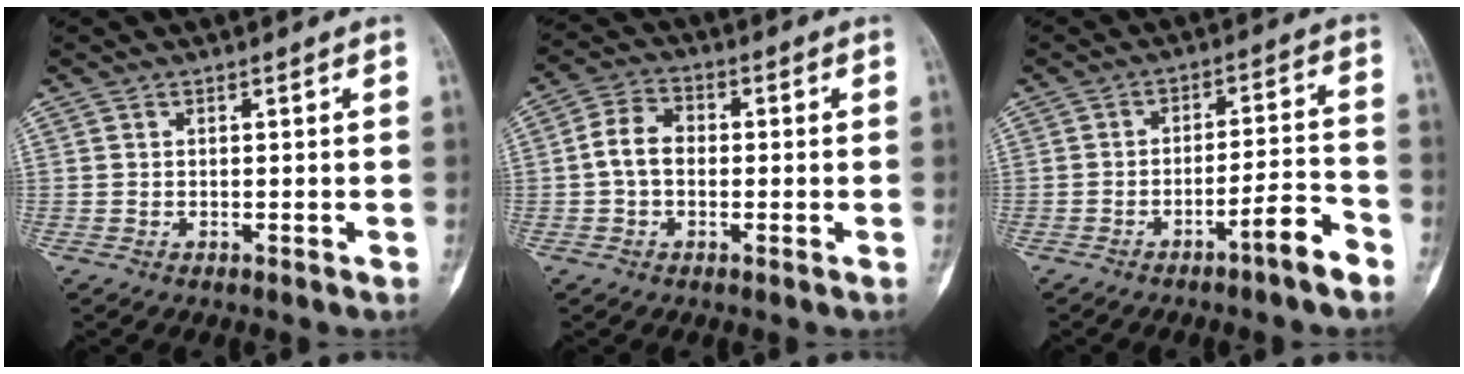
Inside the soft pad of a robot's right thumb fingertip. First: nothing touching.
{"total": 6.2, "force": [-0.6, 4.5, 4.2], "torque": [-0.068, 0.022, -0.020]}
{"total": 7.6, "force": [-4.9, 0.8, 5.7], "torque": [-0.087, 0.046, -0.075]}